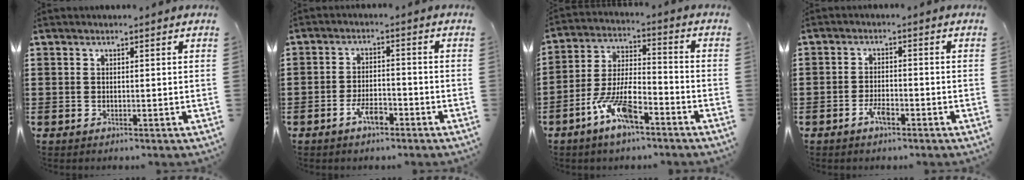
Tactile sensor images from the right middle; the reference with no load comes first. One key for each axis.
{"total": 4.2, "fx": -2.7, "fy": 1.5, "fz": 2.8, "tx": -0.061, "ty": 0.004, "tz": -0.054}
{"total": 9.2, "fx": -5.5, "fy": 3.0, "fz": 6.7, "tx": -0.151, "ty": 0.000, "tz": -0.105}
{"total": 3.0, "fx": -1.8, "fy": 1.0, "fz": 2.1, "tx": -0.044, "ty": 0.001, "tz": -0.036}